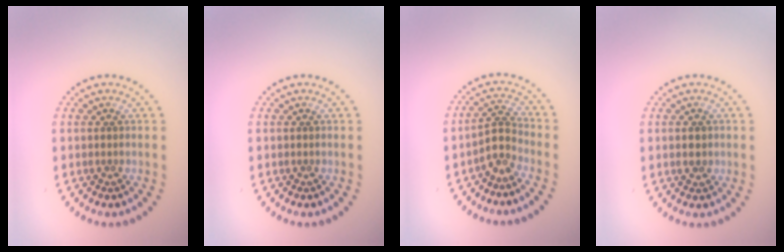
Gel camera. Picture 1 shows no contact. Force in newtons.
{"total": 0.0}
{"total": 2.4, "press": 1.6, "slide": 1.8}
{"total": 1.8, "press": 1.8, "slide": 0.0}